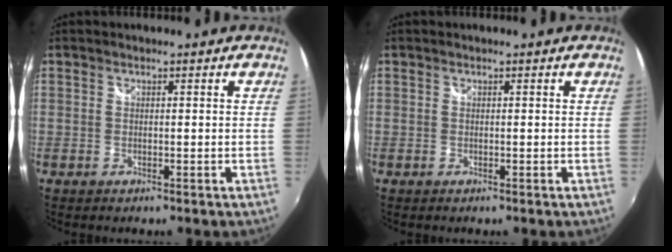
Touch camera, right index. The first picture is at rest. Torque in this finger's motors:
{"motor_torque": [-0.01, 0.01, 0.00, 0.00]}